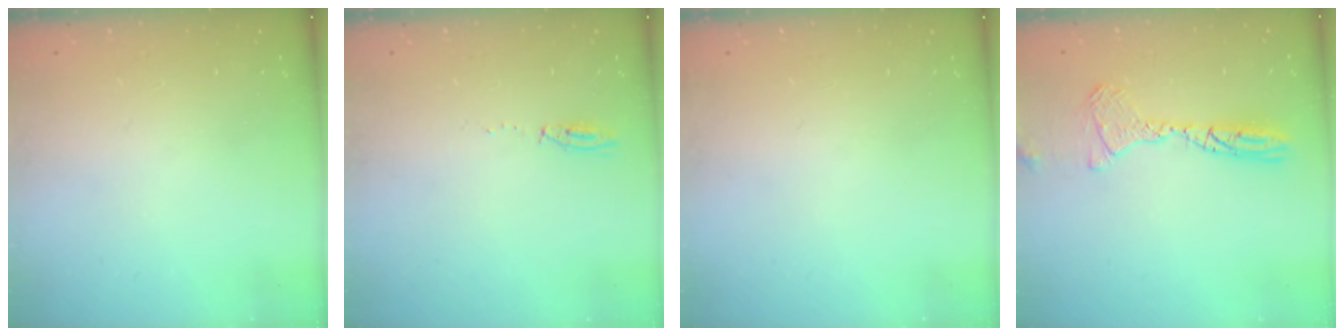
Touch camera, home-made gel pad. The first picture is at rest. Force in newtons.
{"total": 3.4, "press": 3.3, "slide": 0.8}
{"total": 2.8, "press": 2.2, "slide": 1.7}
{"total": 13.0, "press": 12.6, "slide": 3.3}